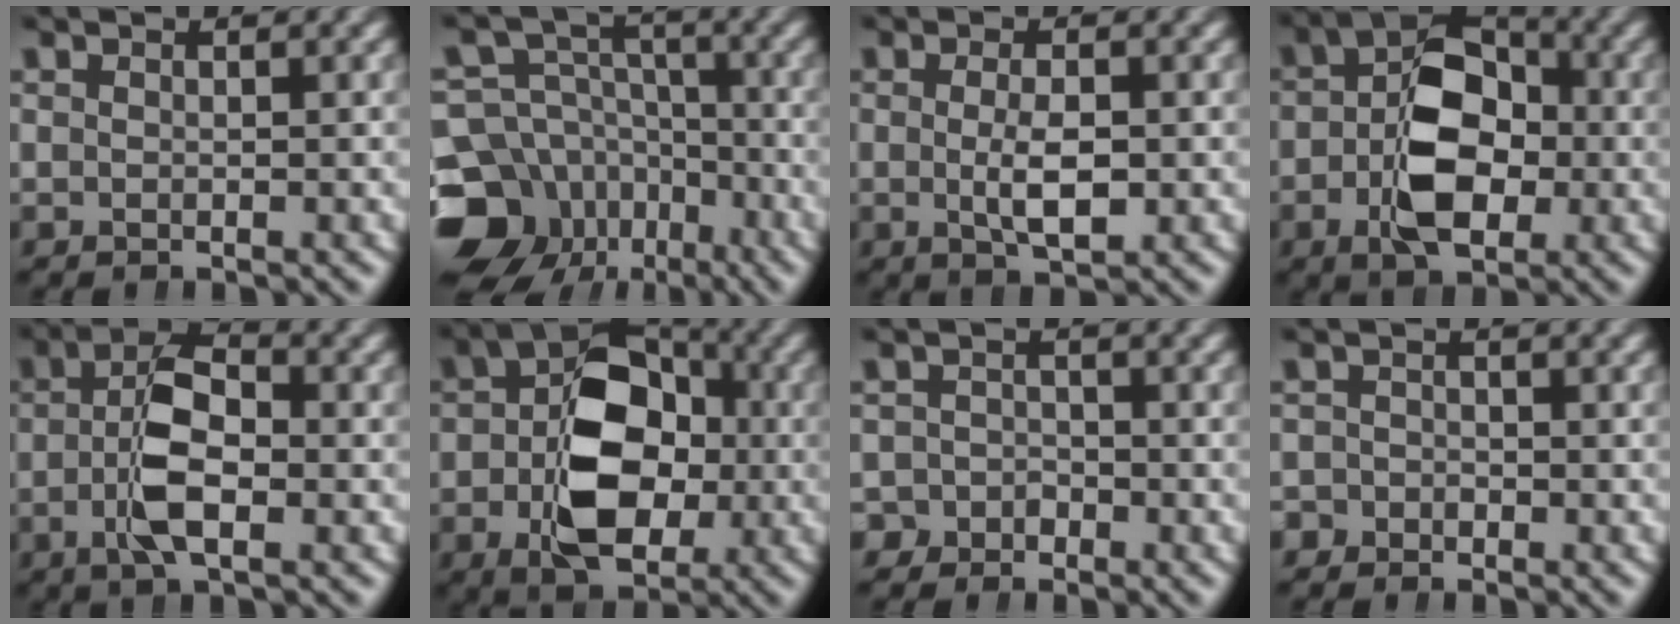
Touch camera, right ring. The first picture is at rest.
{"total": 14.7, "force": [-6.1, 12.2, 5.5], "torque": [-0.092, -0.069, -0.089]}
{"total": 3.3, "force": [-0.5, 1.0, 3.1], "torque": [-0.046, -0.008, -0.004]}
{"total": 7.9, "force": [-0.6, 4.9, 6.2], "torque": [-0.088, -0.004, -0.015]}
{"total": 4.9, "force": [-0.3, 1.7, 4.6], "torque": [-0.073, 0.003, -0.010]}
{"total": 10.2, "force": [-0.5, 6.6, 7.8], "torque": [-0.110, -0.008, -0.011]}
{"total": 2.8, "force": [-1.9, 1.8, -0.8], "torque": [0.027, -0.005, -0.038]}
{"total": 1.7, "force": [-1.1, 0.8, -1.0], "torque": [0.027, -0.003, -0.025]}